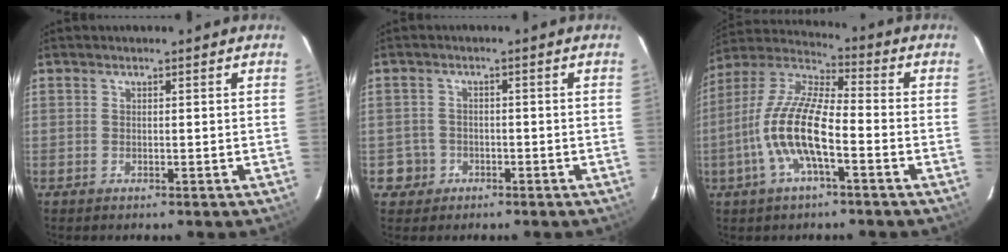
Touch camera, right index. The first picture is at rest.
{"total": 3.8, "force": [-1.4, 3.5, -0.2], "torque": [-0.003, 0.019, -0.023]}
{"total": 14.2, "force": [-4.5, 4.2, 12.8], "torque": [-0.262, 0.000, -0.092]}